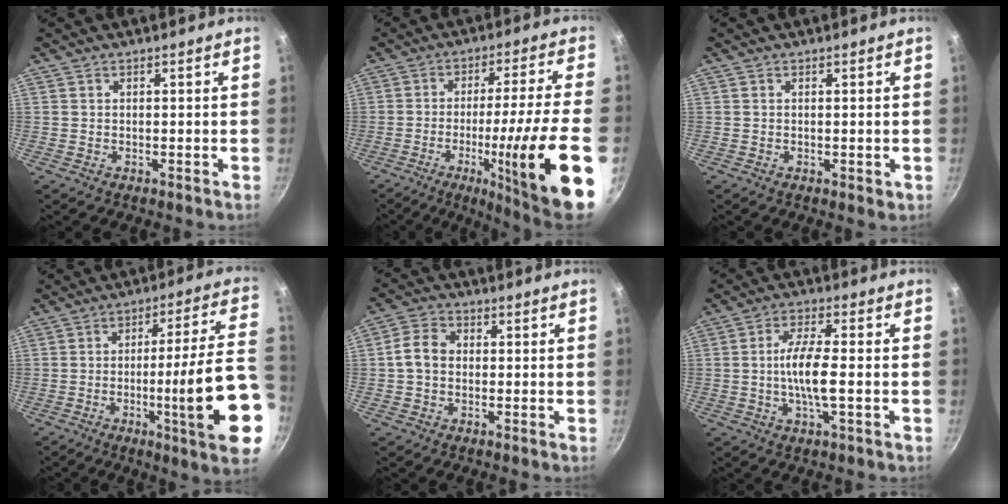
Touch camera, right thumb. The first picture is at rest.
{"total": 20.9, "force": [-6.6, 1.2, 19.8], "torque": [-0.281, 0.021, -0.094]}
{"total": 1.1, "force": [-0.2, 0.3, 1.0], "torque": [-0.015, -0.003, -0.003]}
{"total": 20.9, "force": [-6.0, 1.8, 20.0], "torque": [-0.259, 0.026, -0.087]}
{"total": 5.7, "force": [-0.1, 4.5, 3.5], "torque": [-0.057, 0.017, -0.015]}
{"total": 8.2, "force": [-1.0, 2.0, 7.9], "torque": [-0.156, 0.013, -0.026]}